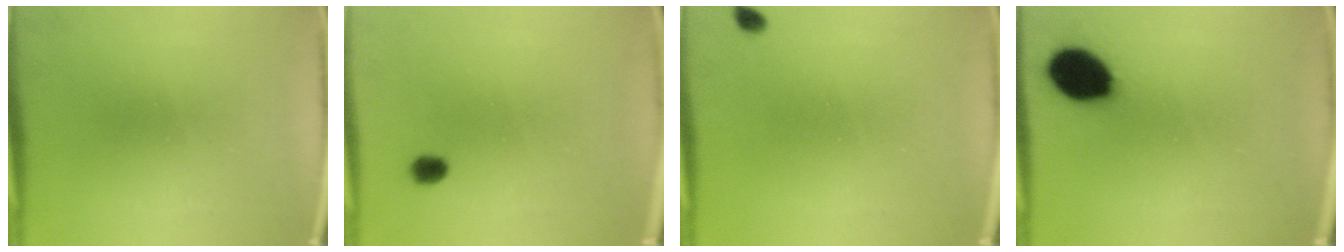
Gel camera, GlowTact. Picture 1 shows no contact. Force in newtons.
{"total": 2.7}
{"total": 1.1}
{"total": 12.3}